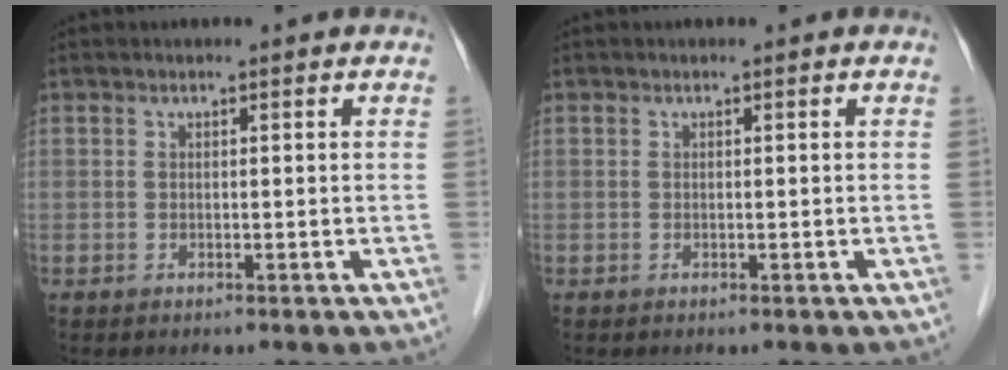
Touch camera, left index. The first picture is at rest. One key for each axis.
{"total": 0.0}